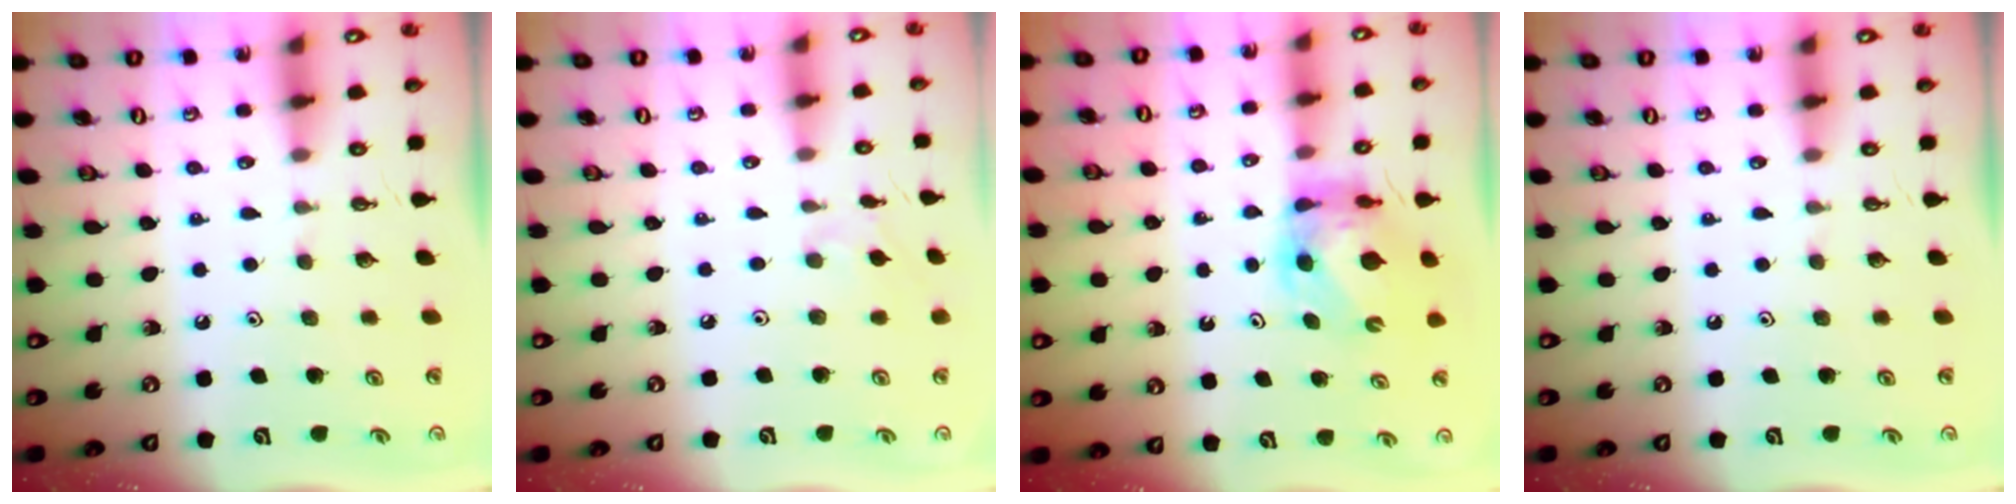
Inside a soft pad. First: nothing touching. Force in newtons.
{"total": 3.3, "press": 3.2, "slide": 0.7}
{"total": 6.1, "press": 6.1, "slide": 0.6}
{"total": 0.0}